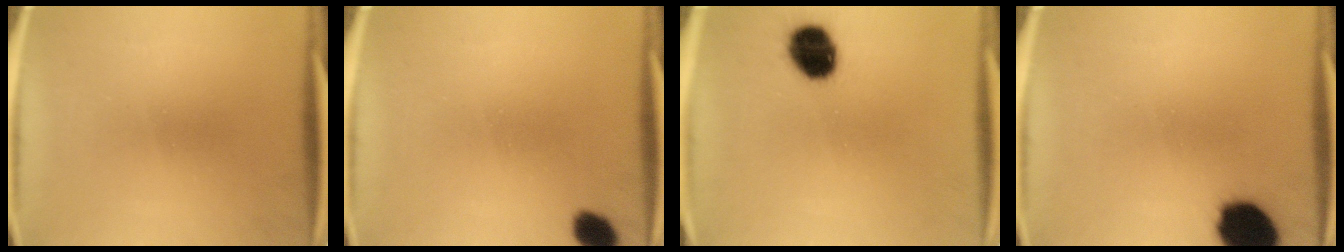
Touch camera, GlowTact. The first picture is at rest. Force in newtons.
{"total": 4.3}
{"total": 11.1}
{"total": 13.3}